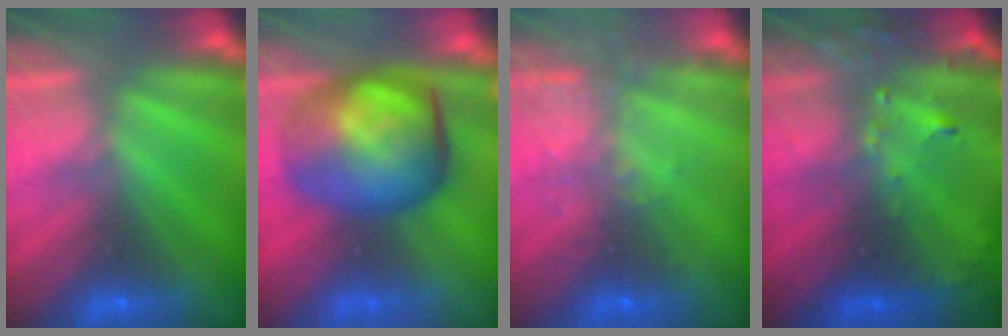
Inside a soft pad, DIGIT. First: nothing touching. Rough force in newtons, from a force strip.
{"total": 7.8}
{"total": 6.7}
{"total": 5.8}